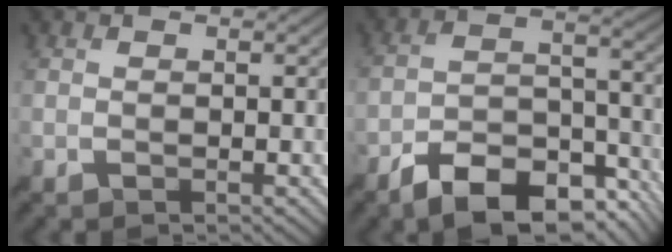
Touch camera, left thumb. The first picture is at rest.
{"total": 12.7, "force": [-8.8, 5.2, 7.4], "torque": [-0.134, 0.001, -0.153]}